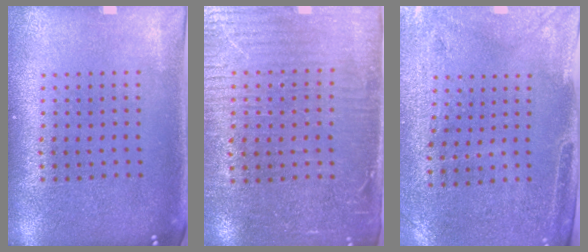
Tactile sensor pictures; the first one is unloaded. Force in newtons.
{"total": 3.6, "press": 3.0, "slide": 2.0}
{"total": 2.9, "press": 2.5, "slide": 1.5}